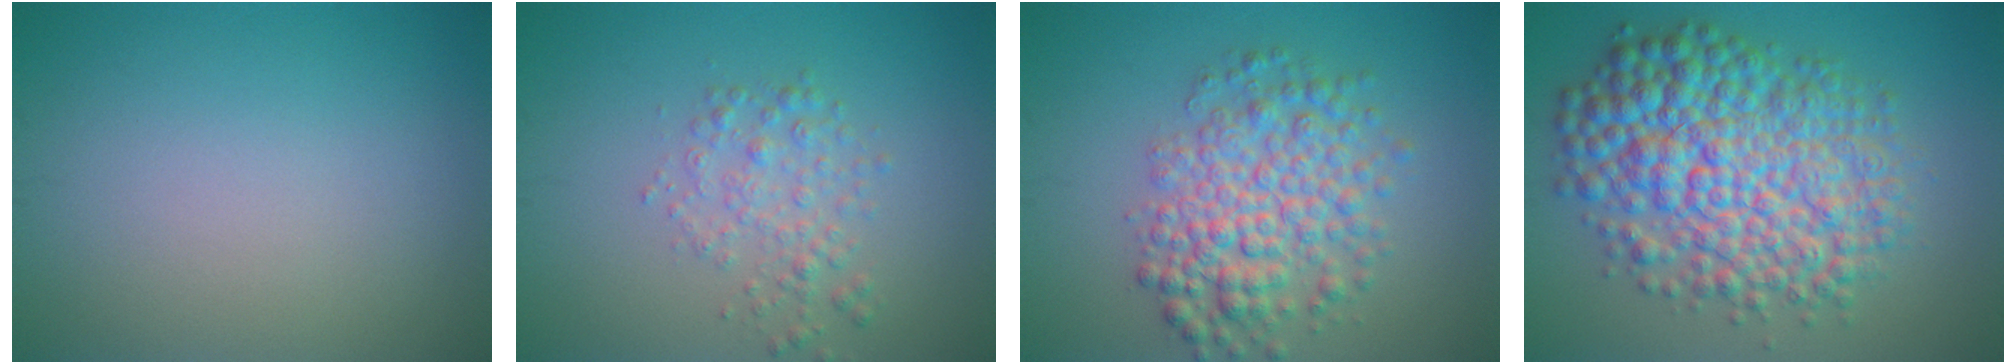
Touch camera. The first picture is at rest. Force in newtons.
{"total": 2.4, "press": 2.4, "slide": 0.1}
{"total": 5.9, "press": 5.9, "slide": 0.1}
{"total": 10.4, "press": 10.4, "slide": 0.1}